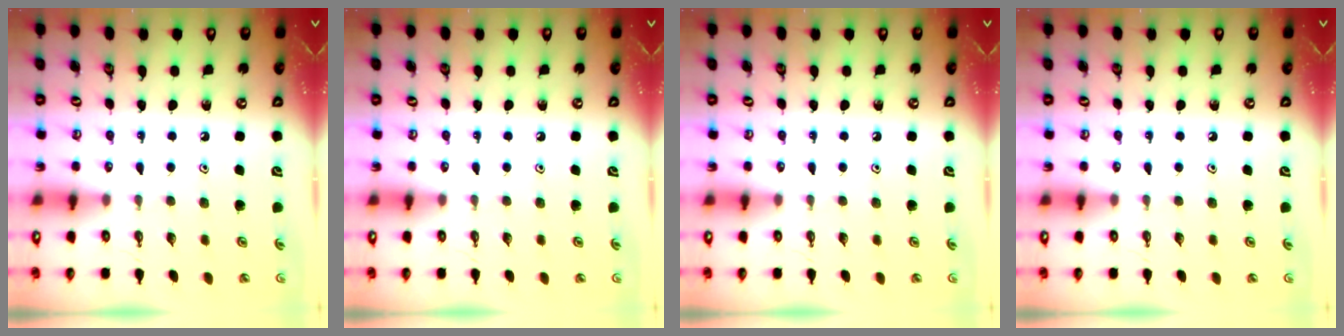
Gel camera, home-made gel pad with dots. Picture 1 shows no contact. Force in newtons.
{"total": 0.0}
{"total": 0.0}
{"total": 0.0}